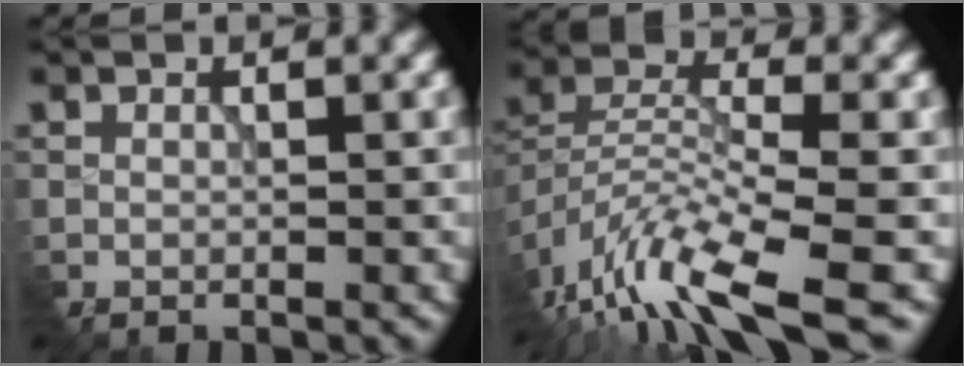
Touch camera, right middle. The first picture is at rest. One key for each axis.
{"total": 9.7, "fx": -7.0, "fy": 2.4, "fz": 6.3, "tx": -0.118, "ty": -0.002, "tz": -0.135}